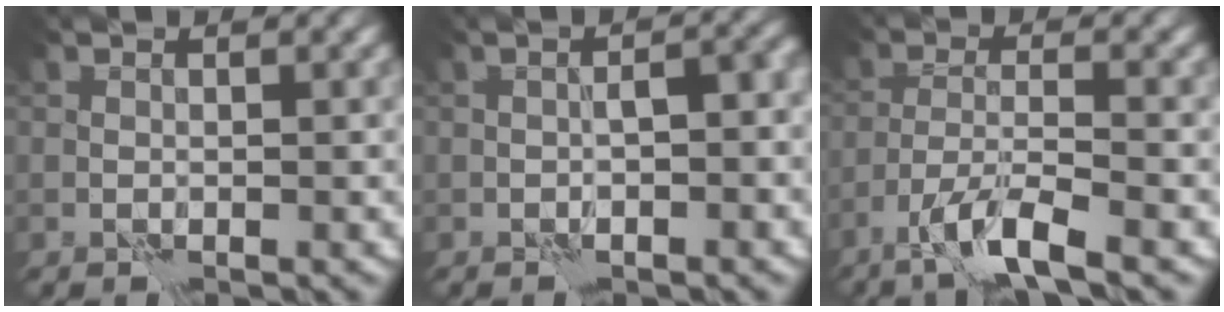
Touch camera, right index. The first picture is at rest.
{"total": 2.4, "force": [-0.7, 0.7, 2.2], "torque": [-0.032, 0.008, -0.007]}
{"total": 5.0, "force": [-3.4, 0.7, 3.6], "torque": [-0.068, -0.003, -0.069]}